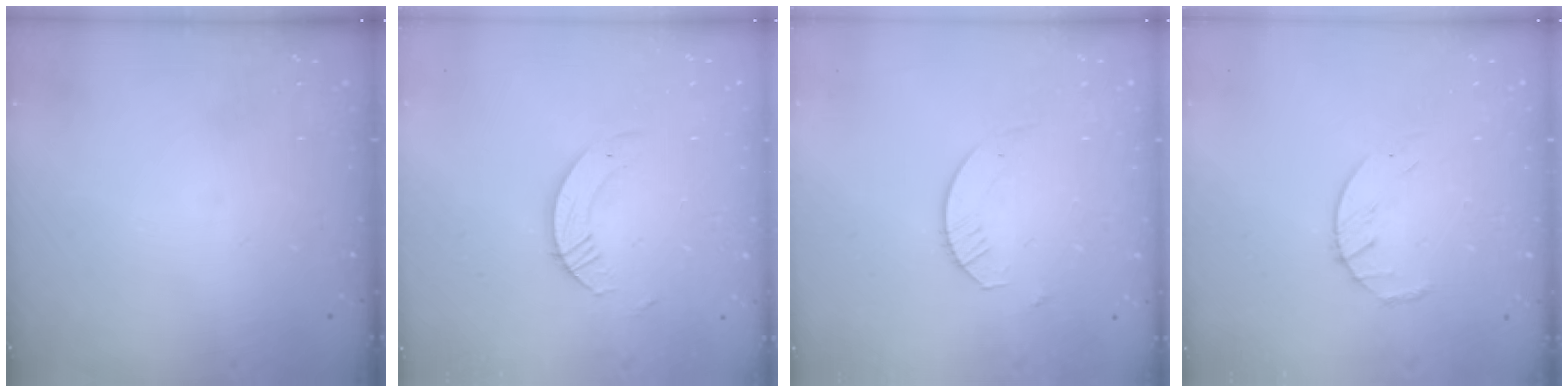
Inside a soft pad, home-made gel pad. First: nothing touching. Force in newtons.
{"total": 3.7, "press": 3.7, "slide": 0.3}
{"total": 4.5, "press": 4.5, "slide": 0.5}
{"total": 4.3, "press": 4.2, "slide": 0.6}